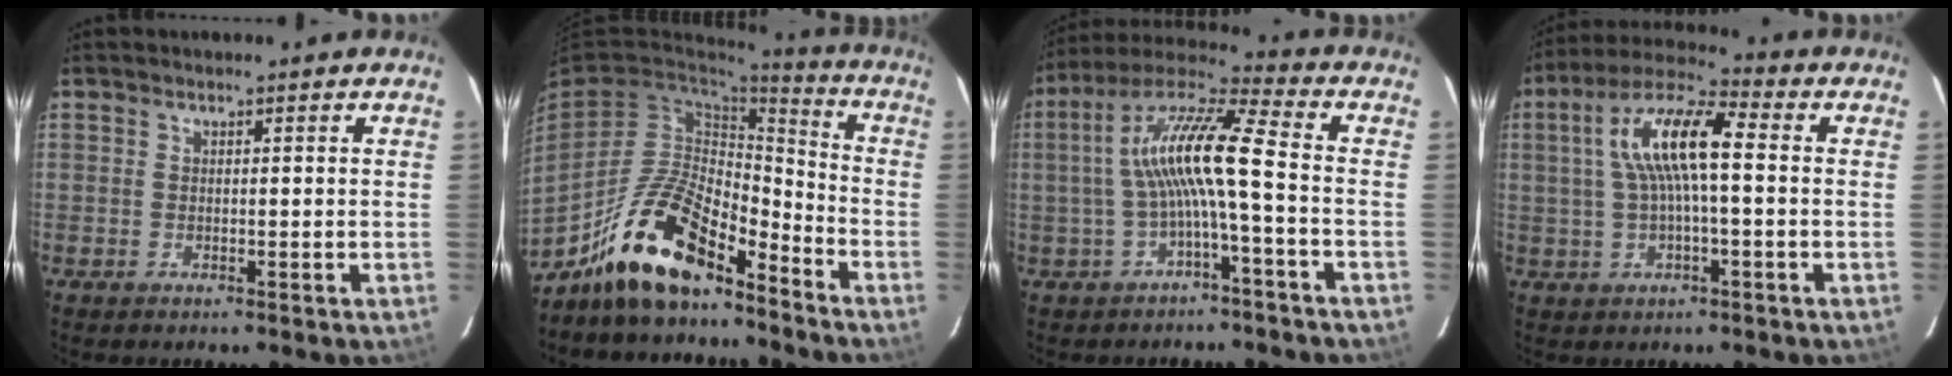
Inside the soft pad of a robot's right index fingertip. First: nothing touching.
{"total": 16.0, "force": [-11.9, 5.4, 9.2], "torque": [-0.187, 0.009, -0.219]}
{"total": 12.0, "force": [-1.6, 0.8, 11.9], "torque": [-0.241, 0.021, -0.030]}
{"total": 12.0, "force": [1.2, 3.0, 11.5], "torque": [-0.221, 0.024, 0.017]}